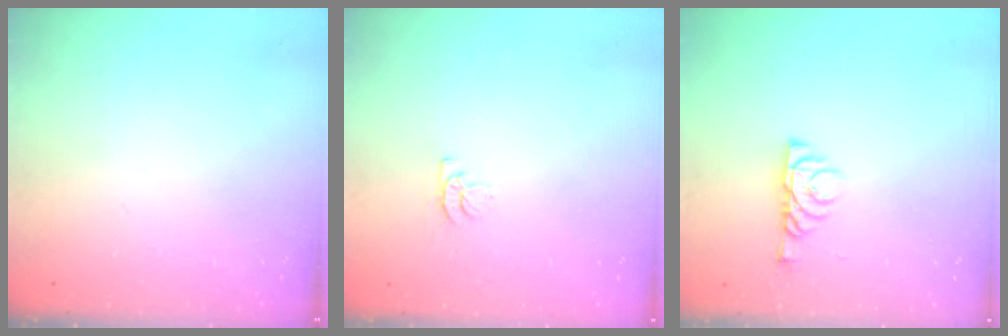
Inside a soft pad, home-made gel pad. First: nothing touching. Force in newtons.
{"total": 4.3, "press": 4.2, "slide": 0.5}
{"total": 6.0, "press": 6.0, "slide": 0.7}